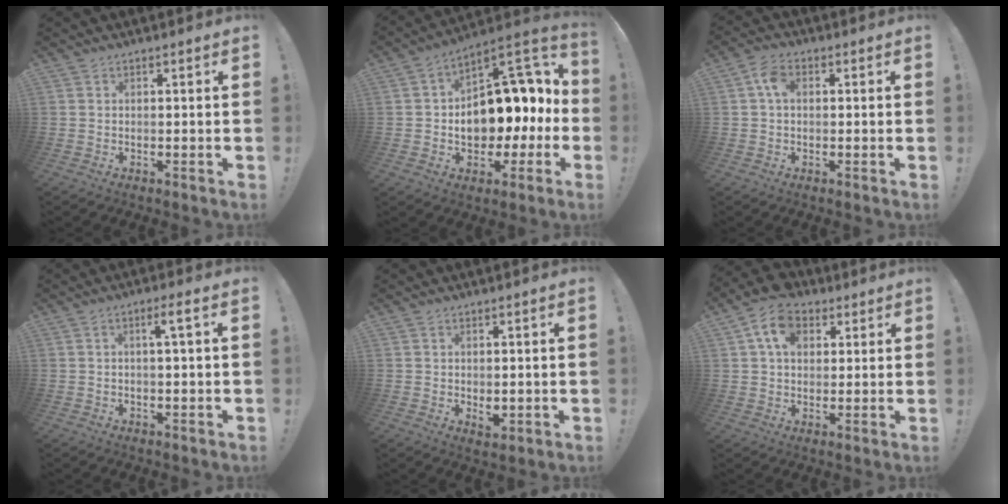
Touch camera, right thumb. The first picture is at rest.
{"total": 16.9, "force": [0.2, 11.4, 12.6], "torque": [-0.156, -0.008, 0.021]}
{"total": 5.7, "force": [0.9, 3.7, 4.2], "torque": [-0.073, 0.013, 0.018]}
{"total": 3.9, "force": [0.8, 0.1, 3.8], "torque": [-0.060, -0.002, 0.005]}
{"total": 2.5, "force": [0.5, 1.4, 2.0], "torque": [-0.023, -0.002, 0.012]}
{"total": 11.7, "force": [4.9, 8.6, 6.4], "torque": [-0.102, -0.009, 0.093]}